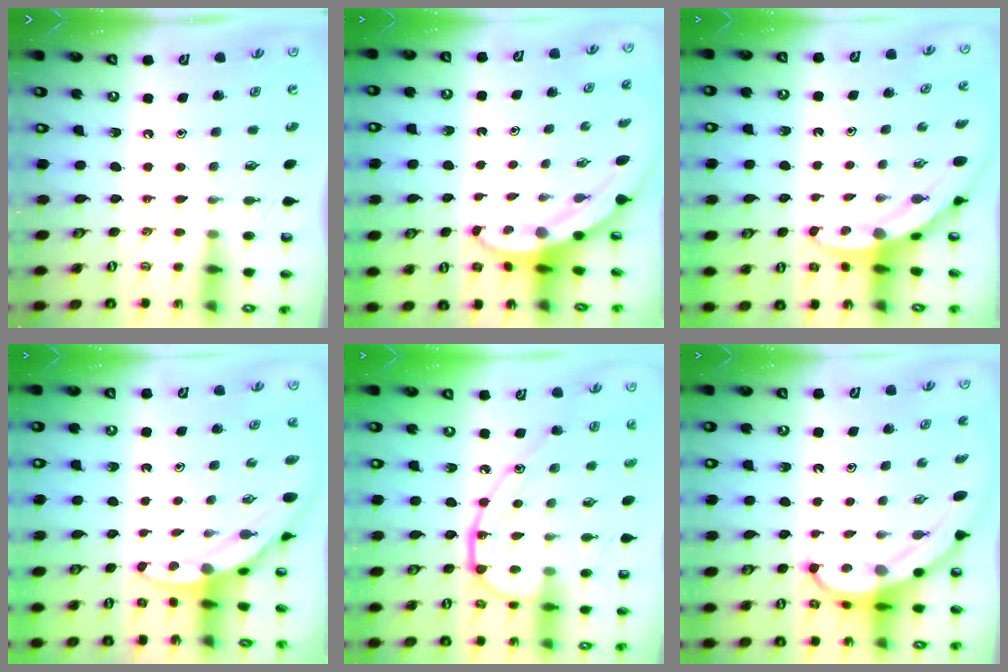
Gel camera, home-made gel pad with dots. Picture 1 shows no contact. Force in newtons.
{"total": 3.8, "press": 3.8, "slide": 0.5}
{"total": 3.6, "press": 3.5, "slide": 0.4}
{"total": 3.5, "press": 3.5, "slide": 0.1}
{"total": 13.4, "press": 13.4, "slide": 0.8}
{"total": 7.6, "press": 7.6, "slide": 0.8}